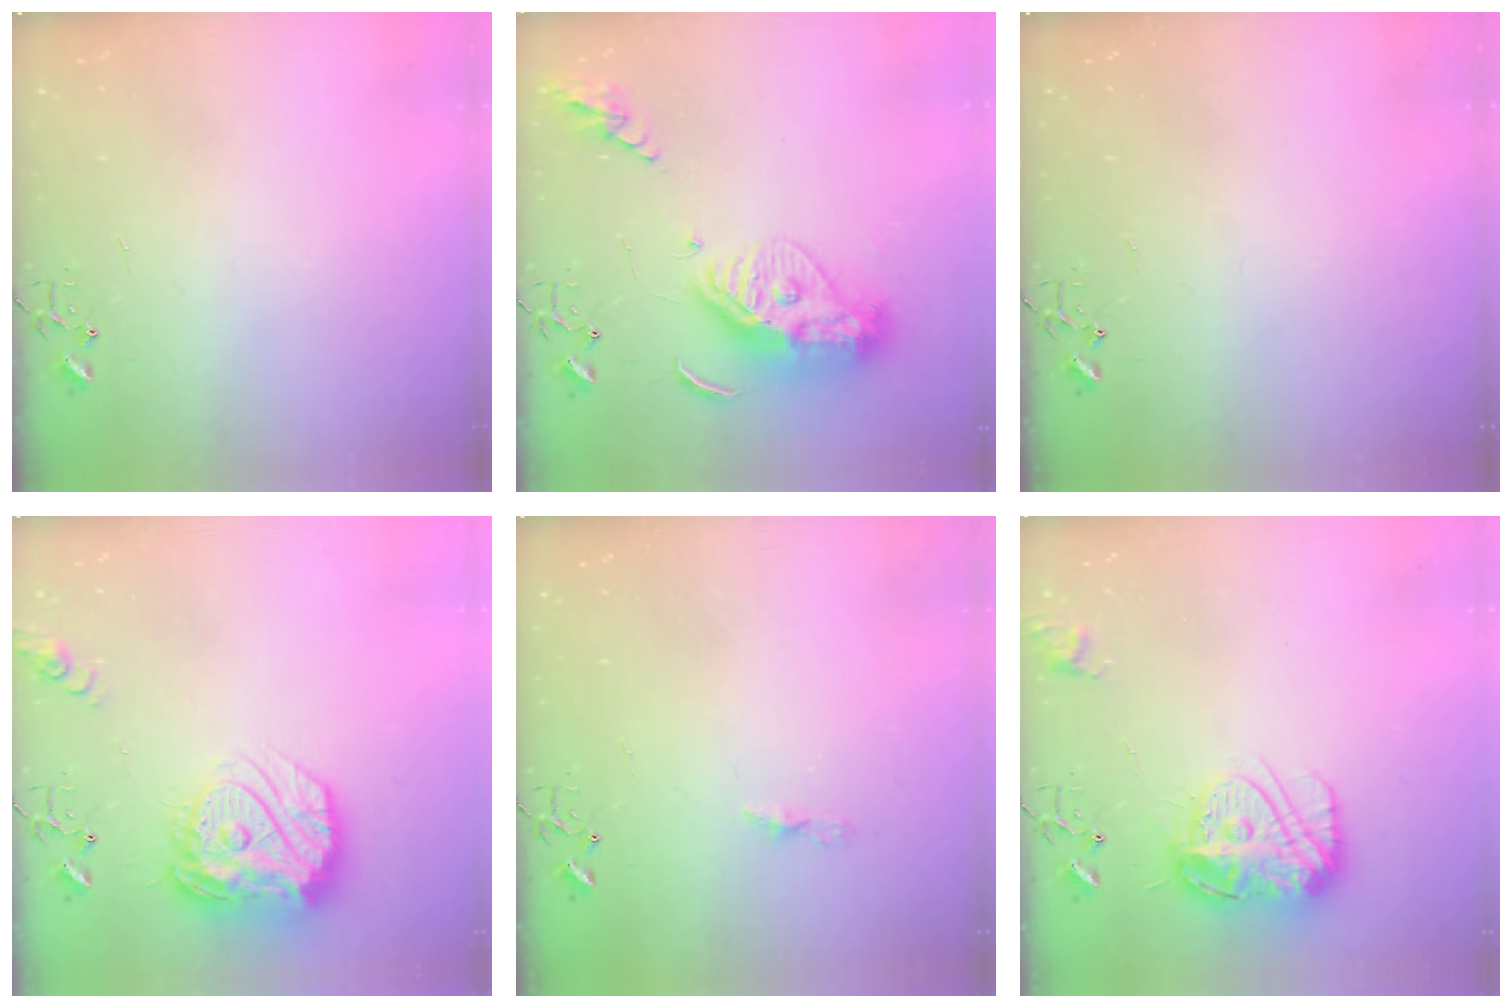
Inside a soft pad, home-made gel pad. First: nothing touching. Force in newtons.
{"total": 14.7, "press": 14.6, "slide": 1.6}
{"total": 0.0}
{"total": 18.2, "press": 18.1, "slide": 1.7}
{"total": 3.9, "press": 3.9, "slide": 0.5}
{"total": 14.7, "press": 14.7, "slide": 1.0}